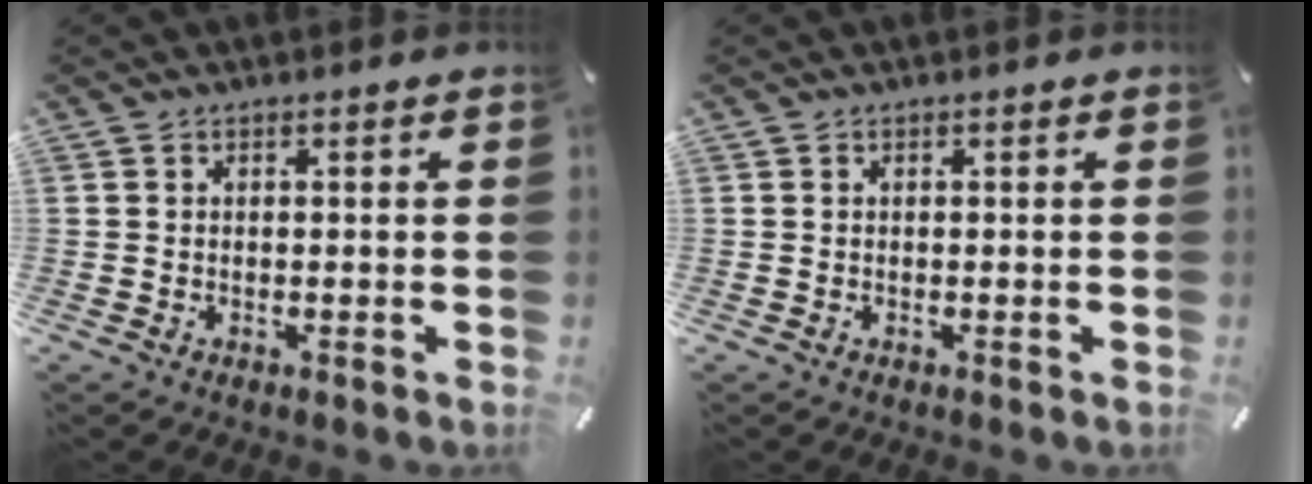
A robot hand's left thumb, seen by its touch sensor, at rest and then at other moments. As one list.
[{"total": 0.0}]